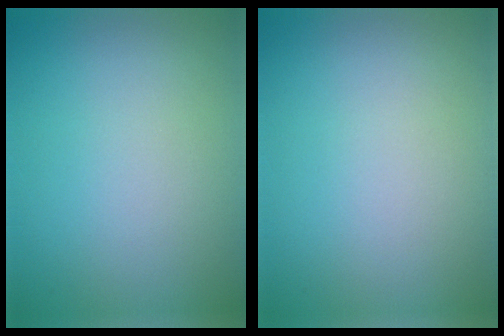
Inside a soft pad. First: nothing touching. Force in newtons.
{"total": 0.0}